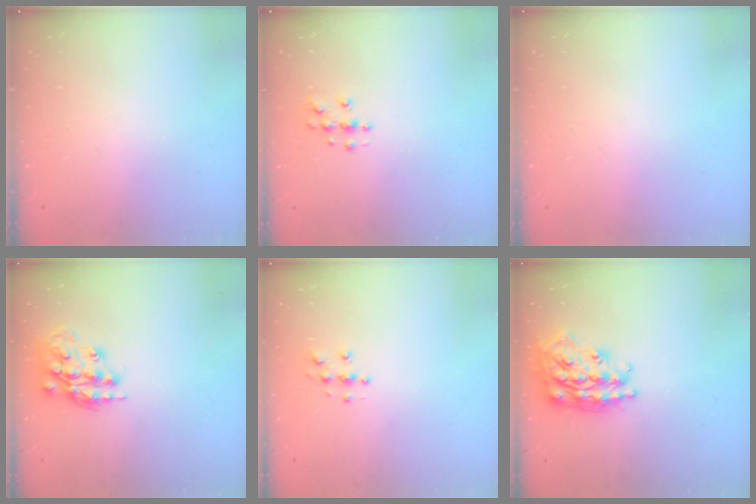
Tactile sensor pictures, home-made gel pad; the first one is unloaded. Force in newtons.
{"total": 3.6, "press": 3.6, "slide": 0.5}
{"total": 0.0}
{"total": 15.5, "press": 15.5, "slide": 1.1}
{"total": 5.2, "press": 5.1, "slide": 0.5}
{"total": 22.0, "press": 21.9, "slide": 1.4}